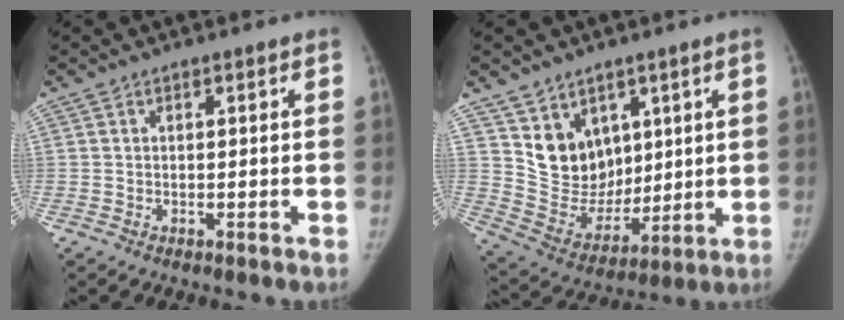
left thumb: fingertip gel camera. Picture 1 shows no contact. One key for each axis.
{"total": 11.8, "fx": 6.1, "fy": 9.1, "fz": 4.5, "tx": -0.035, "ty": -0.048, "tz": 0.132}